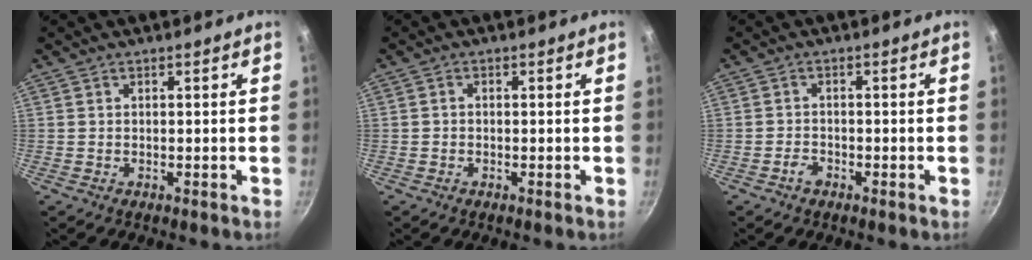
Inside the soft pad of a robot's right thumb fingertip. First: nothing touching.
{"total": 0.8, "force": [-0.3, 0.6, 0.4], "torque": [-0.009, 0.005, -0.005]}
{"total": 1.8, "force": [-1.3, 1.0, 0.8], "torque": [-0.013, 0.012, -0.024]}